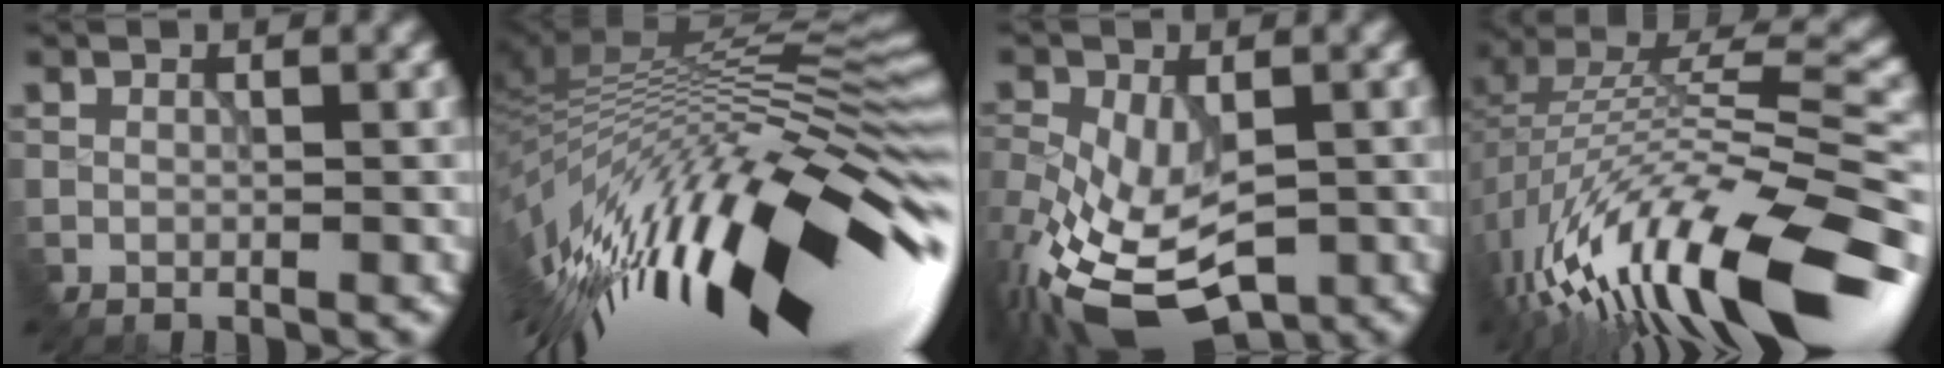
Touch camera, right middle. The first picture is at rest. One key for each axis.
{"total": 16.7, "fx": -4.1, "fy": 5.3, "fz": 15.3, "tx": -0.255, "ty": 0.007, "tz": -0.072}
{"total": 10.1, "fx": -3.9, "fy": 5.3, "fz": 7.7, "tx": -0.173, "ty": -0.026, "tz": -0.065}
{"total": 15.7, "fx": -8.5, "fy": 4.5, "fz": 12.4, "tx": -0.234, "ty": 0.028, "tz": -0.143}